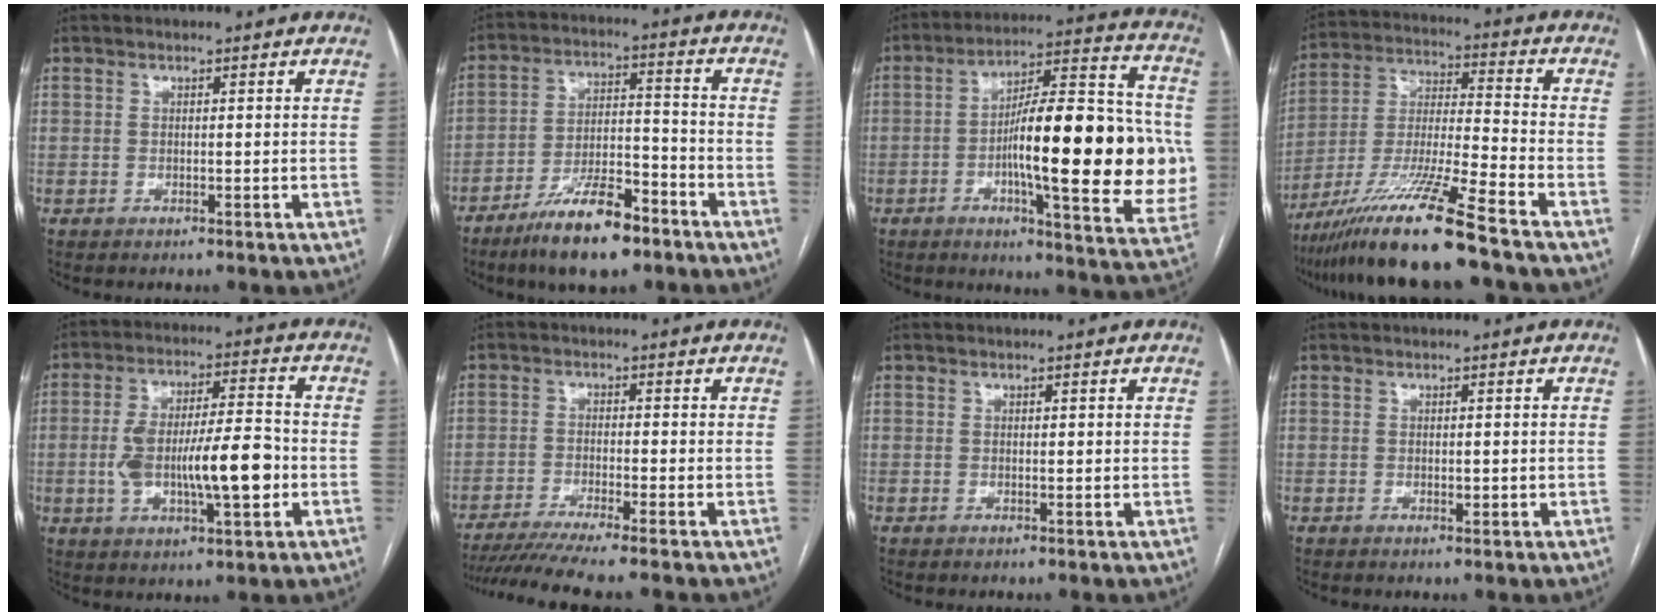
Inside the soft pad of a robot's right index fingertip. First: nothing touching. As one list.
[{"total": 12.3, "force": [-8.4, 3.2, 8.4], "torque": [-0.151, -0.003, -0.147]}, {"total": 24.2, "force": [-2.5, 4.6, 23.7], "torque": [-0.295, 0.021, -0.032]}, {"total": 16.0, "force": [-11.9, -1.3, 10.6], "torque": [-0.215, -0.029, -0.219]}, {"total": 13.5, "force": [-2.3, 3.4, 12.9], "torque": [-0.231, 0.014, -0.033]}, {"total": 8.8, "force": [-7.4, -1.5, 4.5], "torque": [-0.061, -0.023, -0.121]}, {"total": 0.5, "force": [0.2, 0.2, 0.4], "torque": [-0.005, 0.000, 0.004]}, {"total": 1.0, "force": [0.0, 0.5, 0.9], "torque": [-0.013, -0.003, 0.002]}]